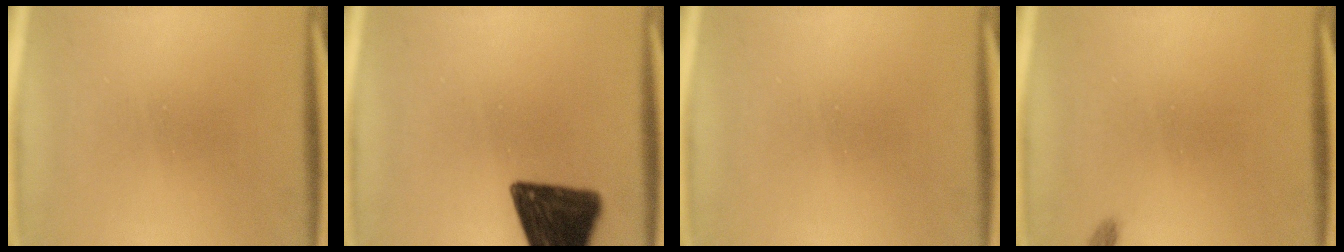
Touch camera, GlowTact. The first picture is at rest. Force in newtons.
{"total": 15.3}
{"total": 0.0}
{"total": 1.1}